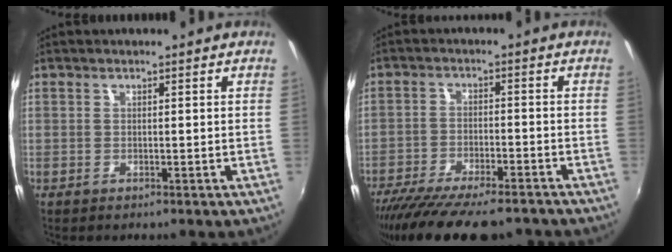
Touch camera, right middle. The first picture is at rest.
{"total": 17.3, "force": [-14.4, 3.6, 8.8], "torque": [-0.172, -0.043, -0.225]}